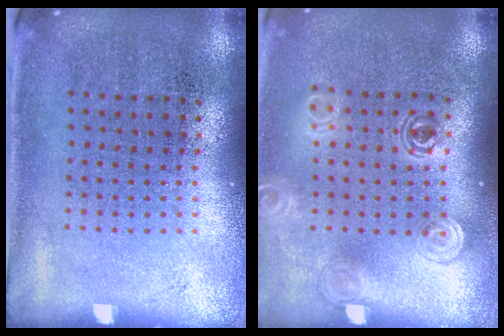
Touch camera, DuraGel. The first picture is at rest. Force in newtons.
{"total": 1.4, "press": 1.2, "slide": 0.8}